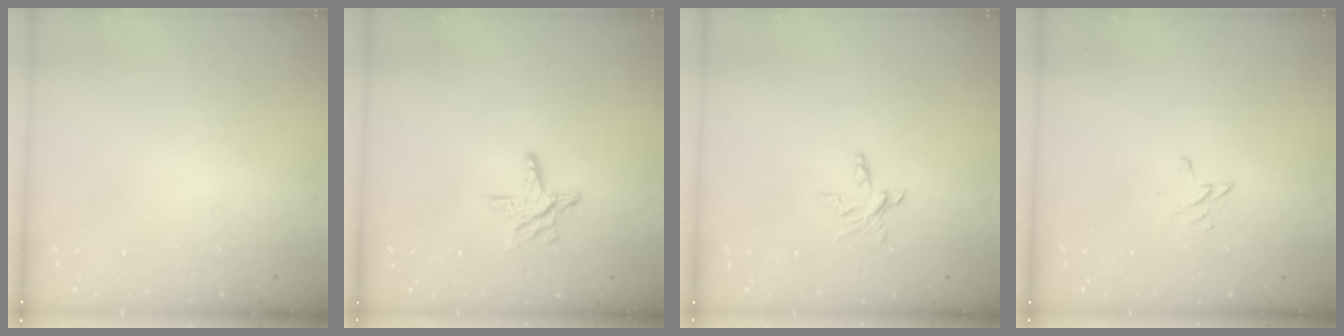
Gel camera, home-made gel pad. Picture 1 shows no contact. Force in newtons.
{"total": 7.4, "press": 7.4, "slide": 0.4}
{"total": 5.4, "press": 5.4, "slide": 0.4}
{"total": 2.6, "press": 2.6, "slide": 0.2}